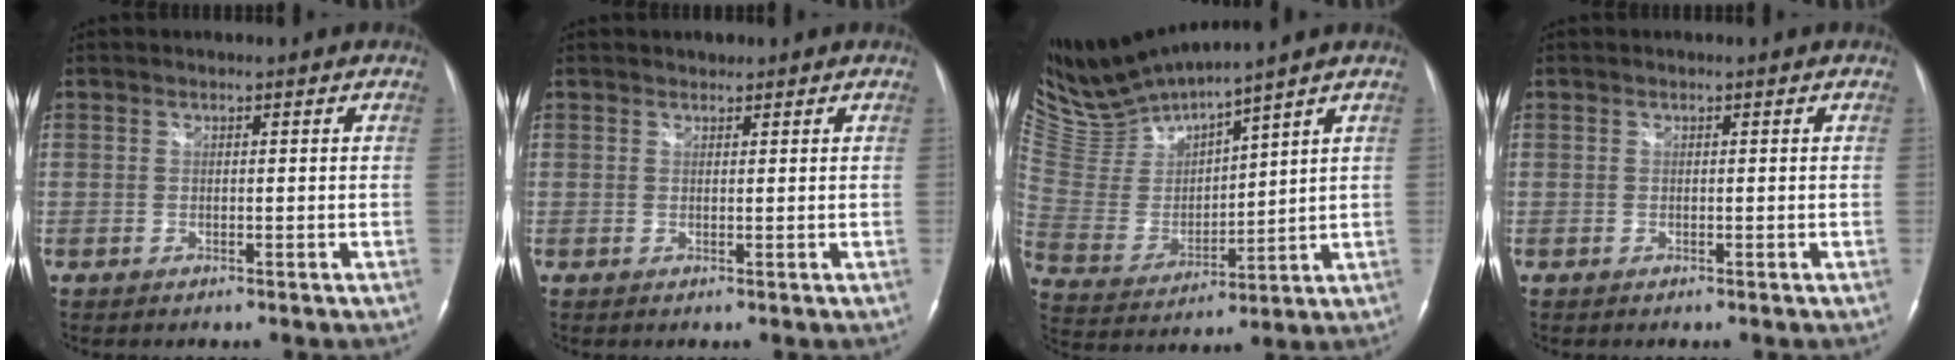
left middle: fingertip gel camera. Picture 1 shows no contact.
{"total": 0.8, "force": [0.7, 0.3, 0.0], "torque": [-0.005, 0.001, 0.011]}
{"total": 11.3, "force": [10.9, -0.9, 2.7], "torque": [-0.077, -0.008, 0.236]}
{"total": 0.0}